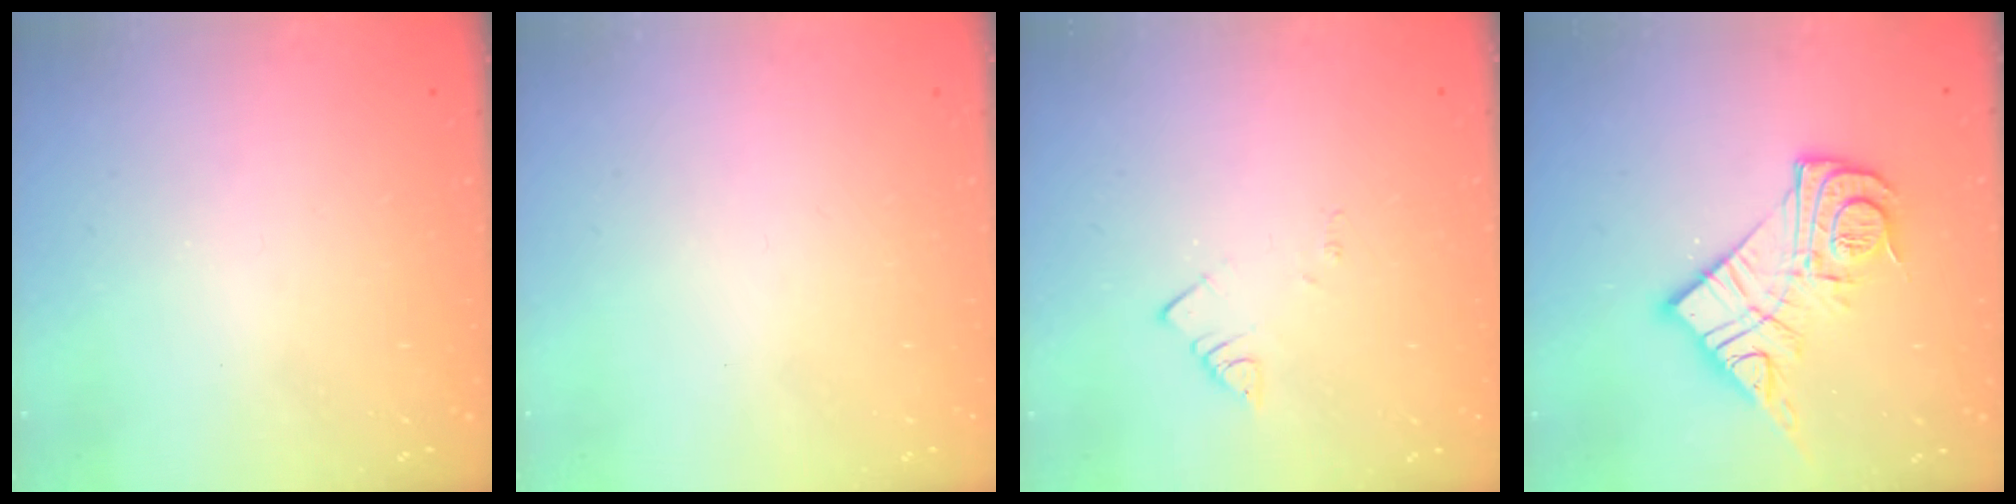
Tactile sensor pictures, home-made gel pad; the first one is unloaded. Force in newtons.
{"total": 1.8, "press": 1.7, "slide": 0.1}
{"total": 1.7, "press": 1.6, "slide": 0.3}
{"total": 17.5, "press": 17.5, "slide": 1.3}